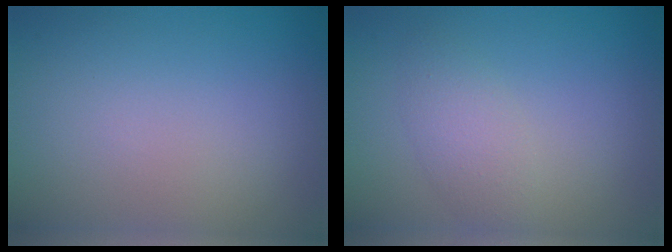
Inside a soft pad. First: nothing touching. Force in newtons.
{"total": 2.3, "press": 2.3, "slide": 0.1}